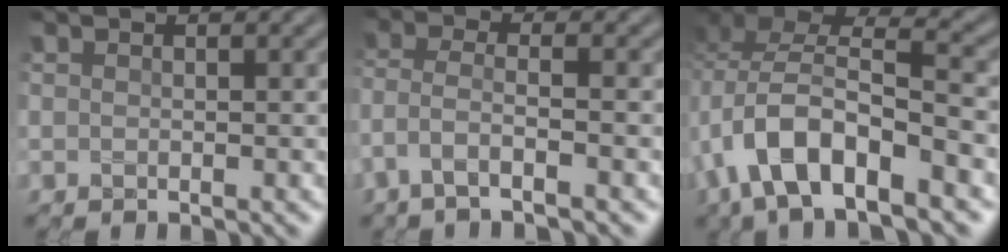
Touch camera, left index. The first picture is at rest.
{"total": 3.4, "force": [-2.1, 0.6, 2.6], "torque": [-0.051, 0.005, -0.056]}
{"total": 9.8, "force": [-3.6, 4.8, 7.8], "torque": [-0.150, 0.005, -0.066]}